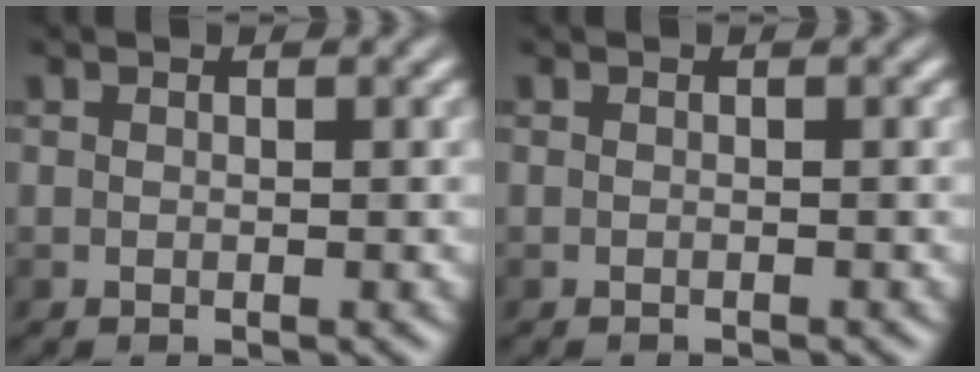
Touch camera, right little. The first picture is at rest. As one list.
[{"total": 0.7, "force": [-0.7, 0.1, 0.1], "torque": [0.002, -0.002, -0.011]}]